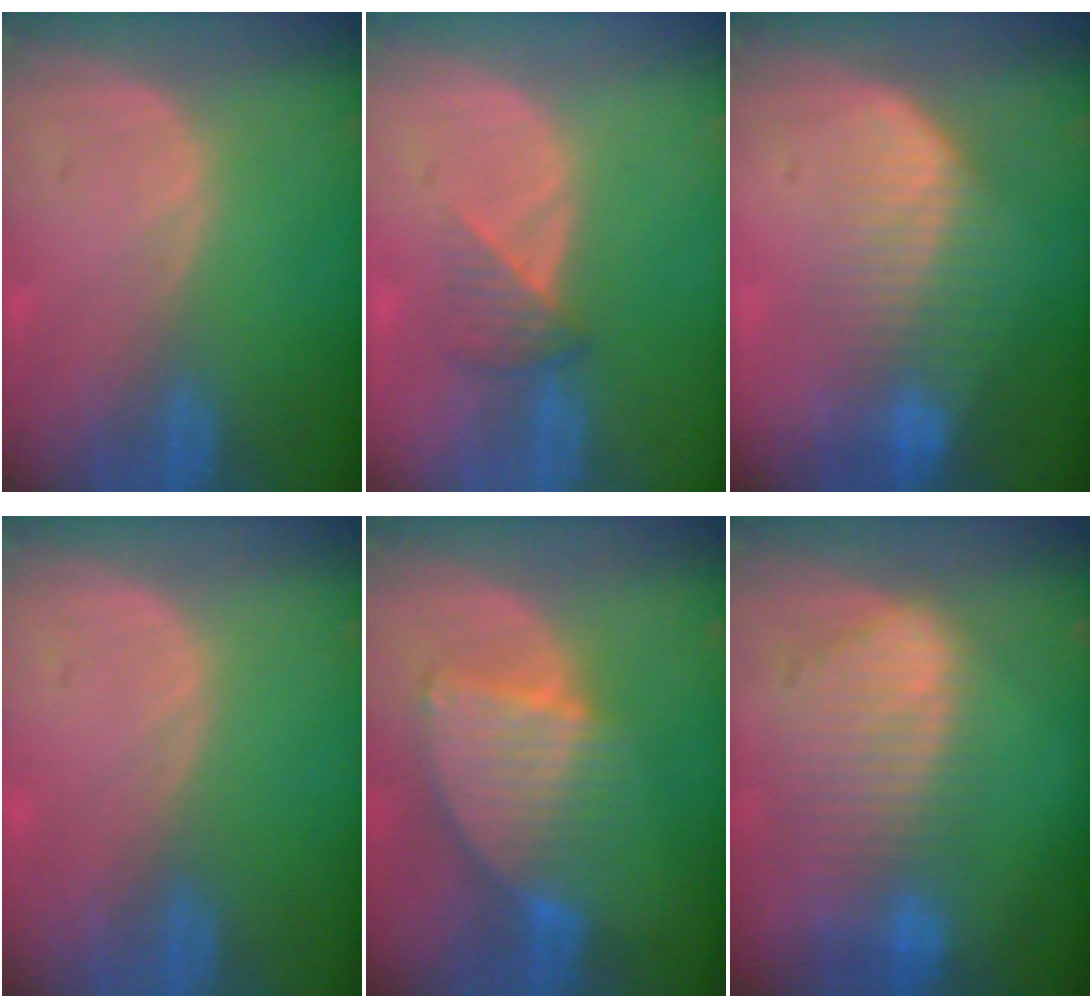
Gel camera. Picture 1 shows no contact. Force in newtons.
{"total": 3.1, "press": 2.9, "slide": 1.3}
{"total": 7.6, "press": 6.7, "slide": 3.5}
{"total": 0.0}
{"total": 7.6, "press": 6.9, "slide": 3.3}
{"total": 10.1, "press": 8.5, "slide": 5.4}